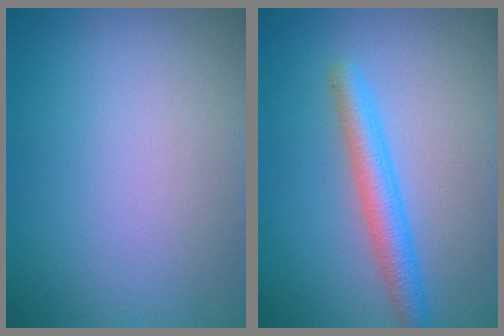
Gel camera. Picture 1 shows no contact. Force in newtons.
{"total": 3.3, "press": 3.3, "slide": 0.1}